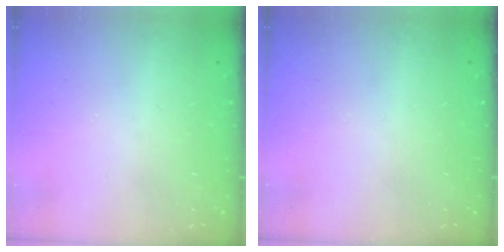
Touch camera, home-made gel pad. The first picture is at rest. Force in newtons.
{"total": 0.0}